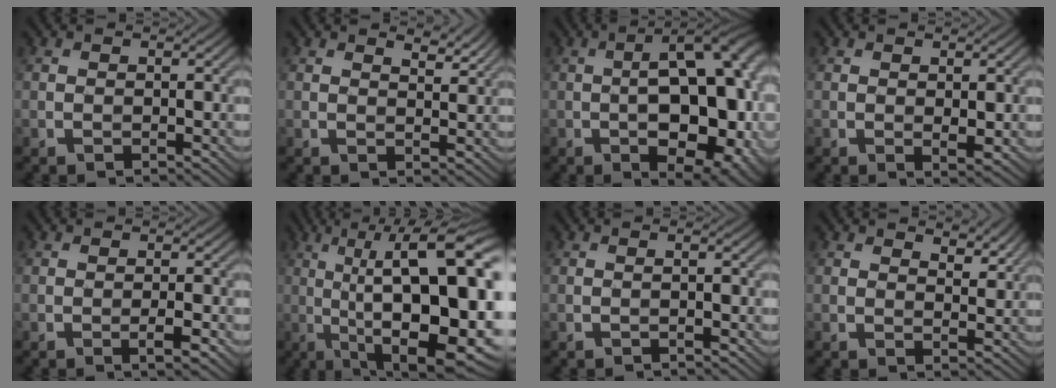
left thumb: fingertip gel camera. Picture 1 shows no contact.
{"total": 3.5, "force": [2.8, 0.9, 1.9], "torque": [-0.034, -0.006, 0.050]}
{"total": 17.0, "force": [-2.5, 8.0, 14.7], "torque": [-0.165, 0.013, -0.043]}
{"total": 1.4, "force": [0.4, 0.5, 1.2], "torque": [-0.025, -0.006, 0.012]}
{"total": 2.1, "force": [-1.1, 0.0, 1.8], "torque": [-0.032, 0.006, -0.018]}
{"total": 19.9, "force": [-0.5, 6.0, 19.0], "torque": [-0.272, 0.028, 0.001]}
{"total": 1.3, "force": [-0.4, -0.2, 1.2], "torque": [-0.024, 0.004, -0.008]}
{"total": 4.5, "force": [3.4, 1.7, 2.4], "torque": [-0.040, -0.005, 0.058]}